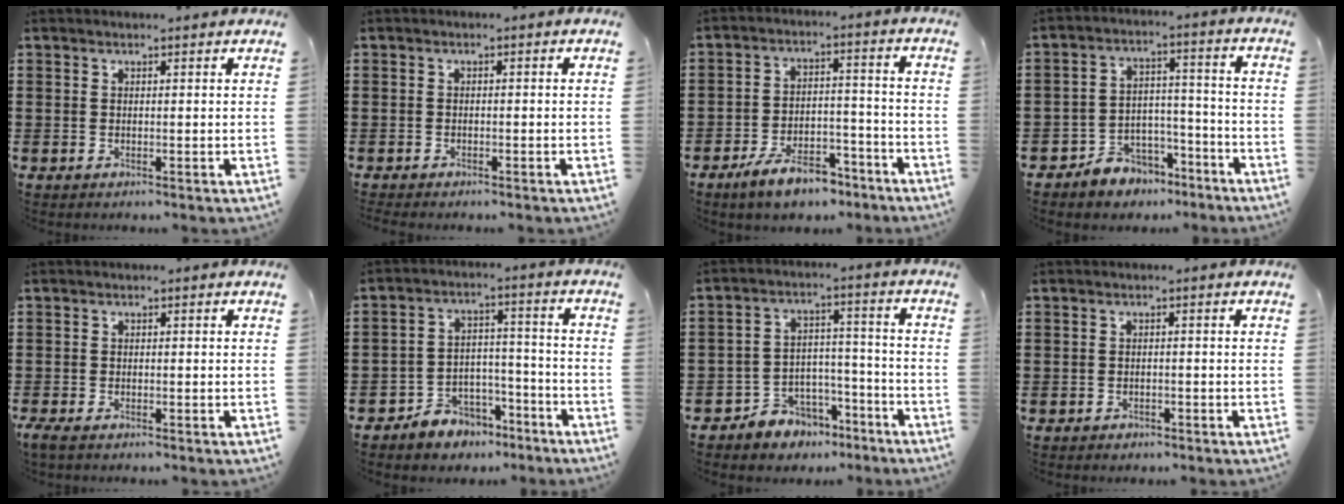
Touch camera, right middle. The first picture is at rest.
{"total": 0.7, "force": [-0.7, 0.0, 0.1], "torque": [-0.004, -0.003, -0.014]}
{"total": 7.9, "force": [-6.4, 2.6, 3.7], "torque": [-0.071, 0.014, -0.120]}
{"total": 5.8, "force": [-5.2, 2.6, 0.3], "torque": [-0.011, 0.019, -0.102]}
{"total": 1.2, "force": [-0.9, 0.3, 0.7], "torque": [-0.031, -0.010, -0.021]}
{"total": 5.4, "force": [-4.8, 2.4, 0.2], "torque": [-0.012, 0.015, -0.096]}
{"total": 5.6, "force": [-4.9, 2.8, 0.0], "torque": [-0.010, 0.015, -0.095]}
{"total": 1.1, "force": [-0.9, 0.5, 0.0], "torque": [-0.003, -0.001, -0.021]}